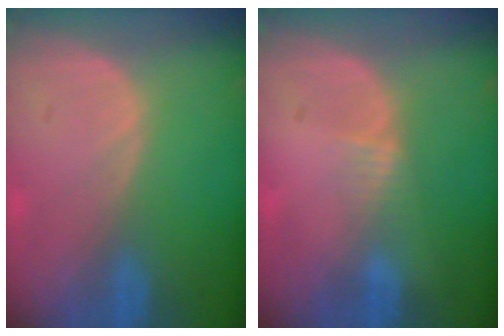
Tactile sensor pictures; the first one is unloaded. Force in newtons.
{"total": 1.4, "press": 1.1, "slide": 0.8}